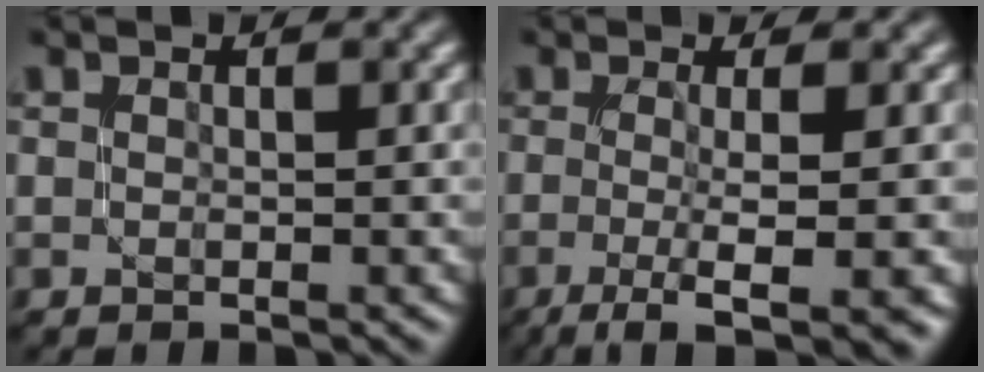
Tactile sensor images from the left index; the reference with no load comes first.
{"total": 6.1, "force": [-1.8, 1.2, 5.7], "torque": [-0.085, -0.008, -0.035]}